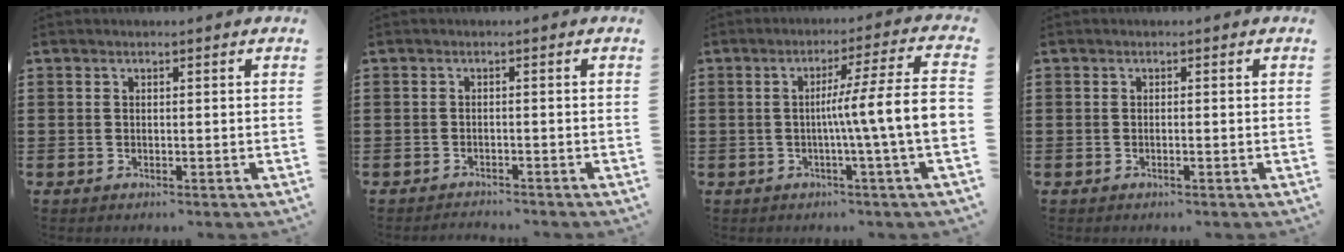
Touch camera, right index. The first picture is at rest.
{"total": 1.5, "force": [-1.5, 0.0, -0.2], "torque": [0.001, 0.002, -0.033]}
{"total": 9.5, "force": [-1.0, -0.7, 9.5], "torque": [-0.155, -0.018, -0.028]}
{"total": 0.6, "force": [-0.2, -0.1, 0.5], "torque": [-0.010, -0.003, -0.004]}